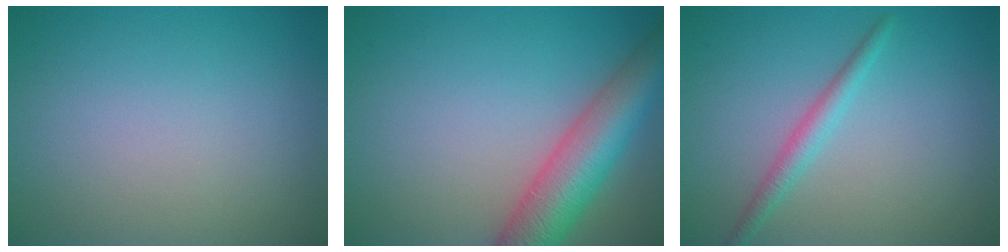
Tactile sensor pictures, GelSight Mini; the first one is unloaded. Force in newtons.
{"total": 7.4, "press": 7.4, "slide": 0.4}
{"total": 2.0, "press": 2.0, "slide": 0.0}